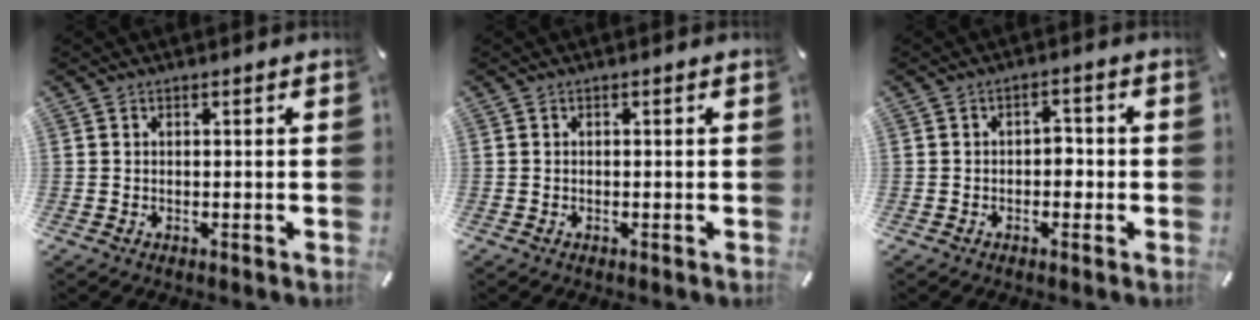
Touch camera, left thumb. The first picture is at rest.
{"total": 0.0}
{"total": 2.8, "force": [-0.8, 1.9, 2.0], "torque": [-0.039, 0.010, -0.018]}